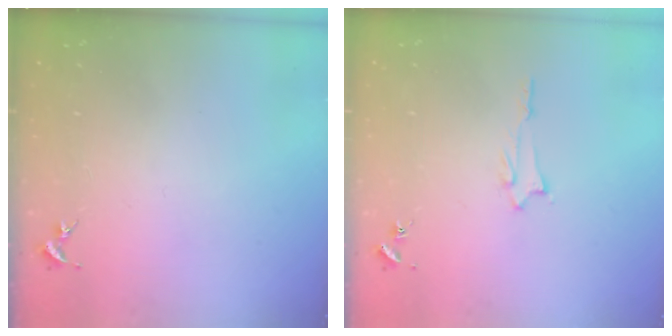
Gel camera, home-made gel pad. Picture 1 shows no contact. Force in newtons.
{"total": 1.2, "press": 1.2, "slide": 0.1}